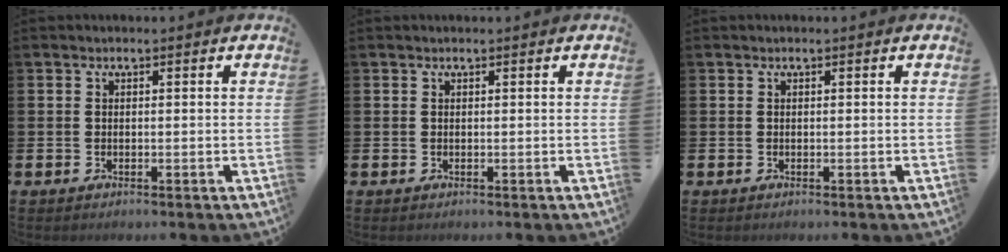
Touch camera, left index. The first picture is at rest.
{"total": 0.0}
{"total": 0.0}